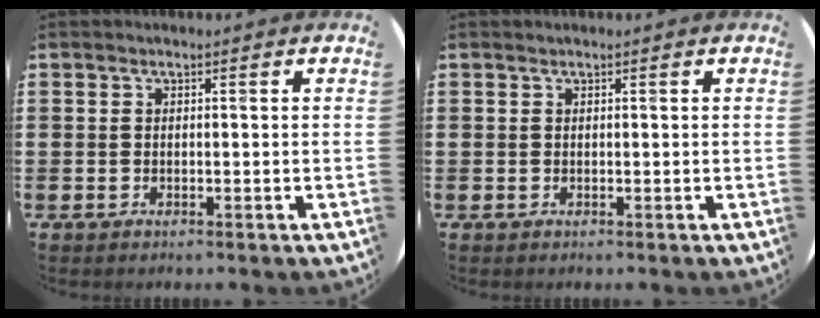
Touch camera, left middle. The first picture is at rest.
{"total": 0.0}